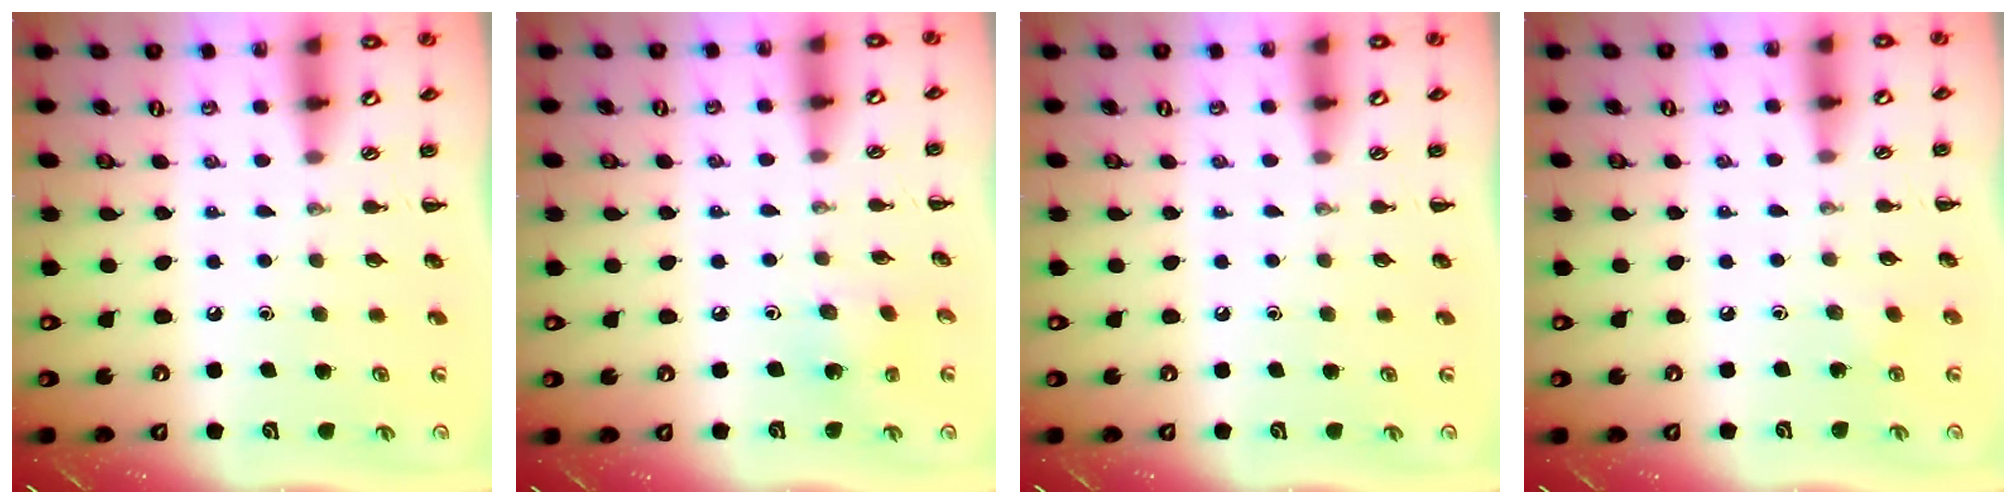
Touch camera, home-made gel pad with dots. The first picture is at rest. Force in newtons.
{"total": 1.4, "press": 1.3, "slide": 0.6}
{"total": 0.0}
{"total": 3.9, "press": 3.7, "slide": 1.0}